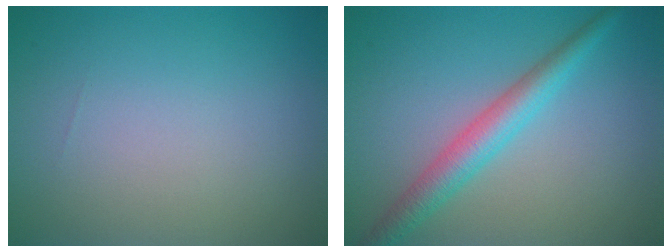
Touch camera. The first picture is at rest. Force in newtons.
{"total": 3.8, "press": 3.8, "slide": 0.1}